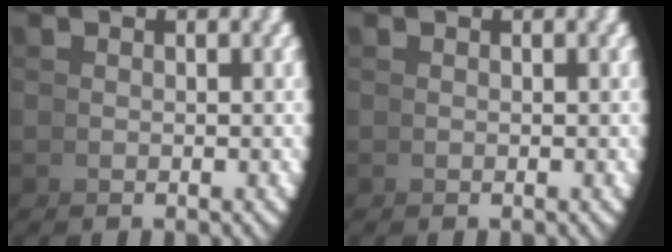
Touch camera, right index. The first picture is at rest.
{"total": 0.0}